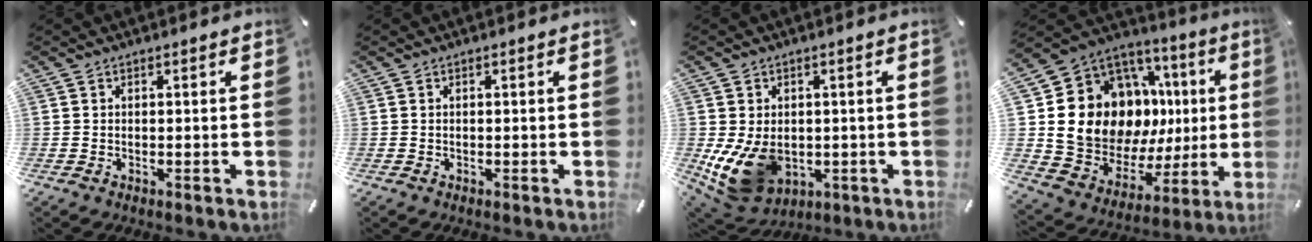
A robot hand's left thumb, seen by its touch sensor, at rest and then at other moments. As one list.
[{"total": 0.0}, {"total": 11.3, "force": [-1.4, 8.9, 6.8], "torque": [-0.141, -0.007, -0.022]}, {"total": 16.8, "force": [3.7, 13.3, 9.6], "torque": [-0.176, -0.053, 0.086]}]